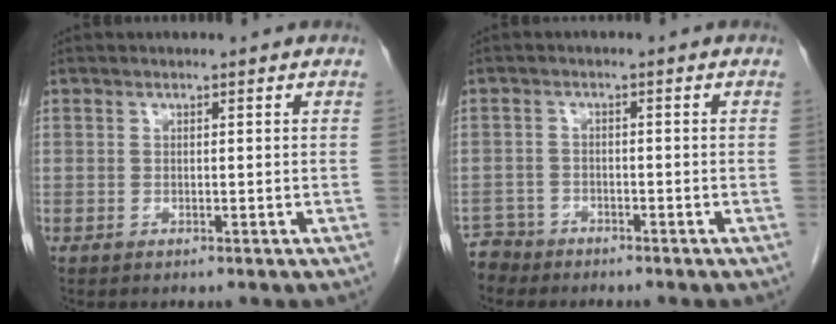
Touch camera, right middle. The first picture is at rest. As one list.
[{"total": 3.1, "force": [-2.8, 0.9, -1.1], "torque": [0.019, -0.003, -0.055]}]